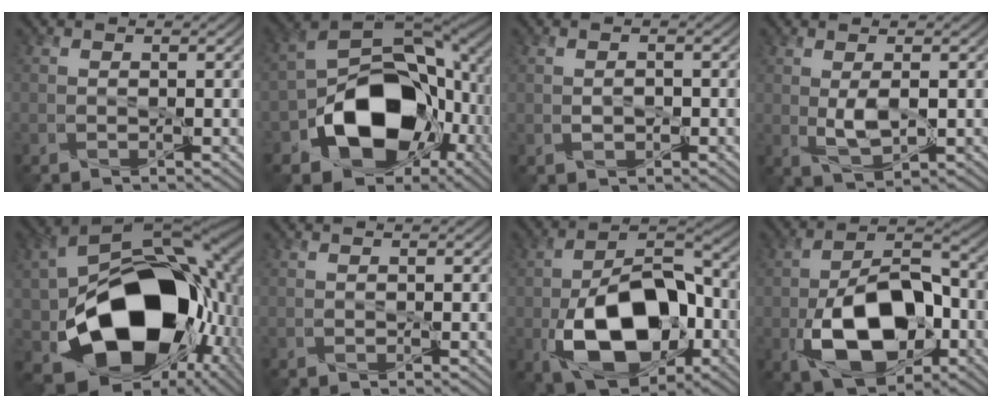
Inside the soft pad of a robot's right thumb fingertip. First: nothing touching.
{"total": 16.1, "force": [-5.4, 11.2, 10.3], "torque": [-0.161, -0.033, -0.093]}
{"total": 1.2, "force": [-0.4, 0.8, 0.8], "torque": [-0.023, -0.005, -0.004]}
{"total": 3.6, "force": [0.1, 1.6, 3.3], "torque": [-0.076, -0.004, 0.013]}
{"total": 21.2, "force": [-3.5, 14.8, 14.8], "torque": [-0.283, -0.037, -0.034]}
{"total": 0.0}
{"total": 15.5, "force": [-5.0, 9.1, 11.5], "torque": [-0.206, -0.015, -0.088]}
{"total": 13.8, "force": [-4.4, 7.9, 10.4], "torque": [-0.204, -0.013, -0.076]}